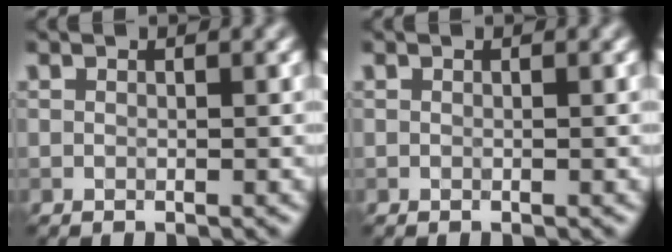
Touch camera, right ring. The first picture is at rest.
{"total": 0.0}